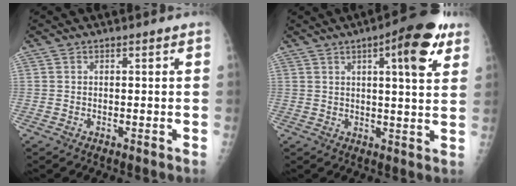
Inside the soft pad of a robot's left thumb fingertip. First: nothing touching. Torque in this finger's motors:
{"motor_torque": [0.11, 0.29, -0.21, -0.13, 0.10]}